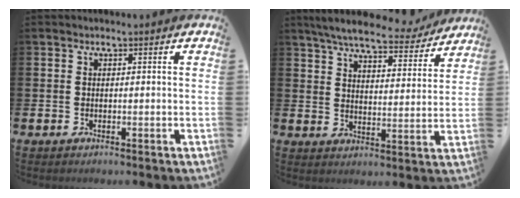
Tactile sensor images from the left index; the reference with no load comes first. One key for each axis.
{"total": 7.2, "fx": 6.6, "fy": 1.4, "fz": 2.6, "tx": -0.059, "ty": -0.040, "tz": 0.111}